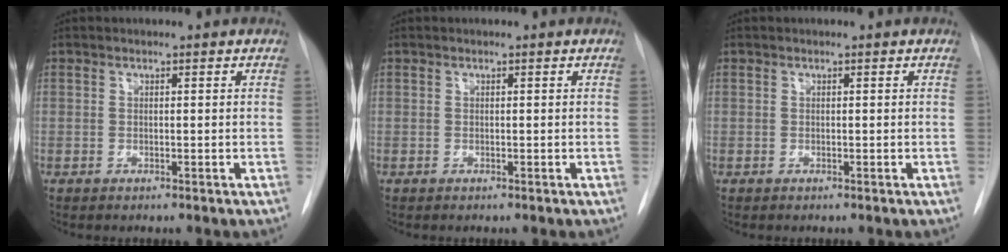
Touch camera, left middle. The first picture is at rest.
{"total": 0.0}
{"total": 0.0}